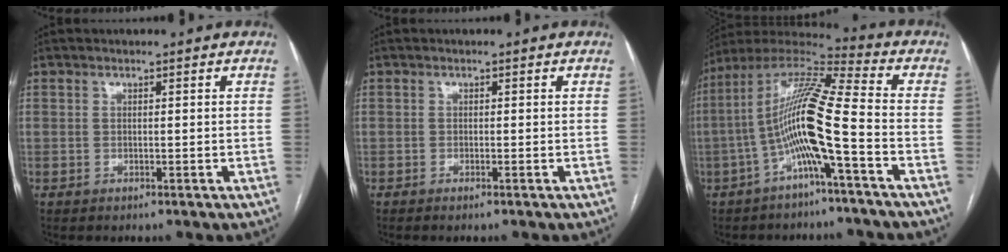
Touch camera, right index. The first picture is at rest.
{"total": 0.5, "force": [-0.4, -0.1, 0.4], "torque": [-0.007, 0.000, -0.007]}
{"total": 13.6, "force": [-3.8, -0.1, 13.1], "torque": [-0.255, 0.023, -0.080]}